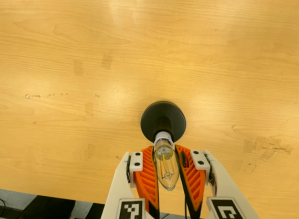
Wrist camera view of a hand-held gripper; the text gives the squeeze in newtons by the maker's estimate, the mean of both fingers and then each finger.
{"total": 22.6, "left": 24.2, "right": 20.9}